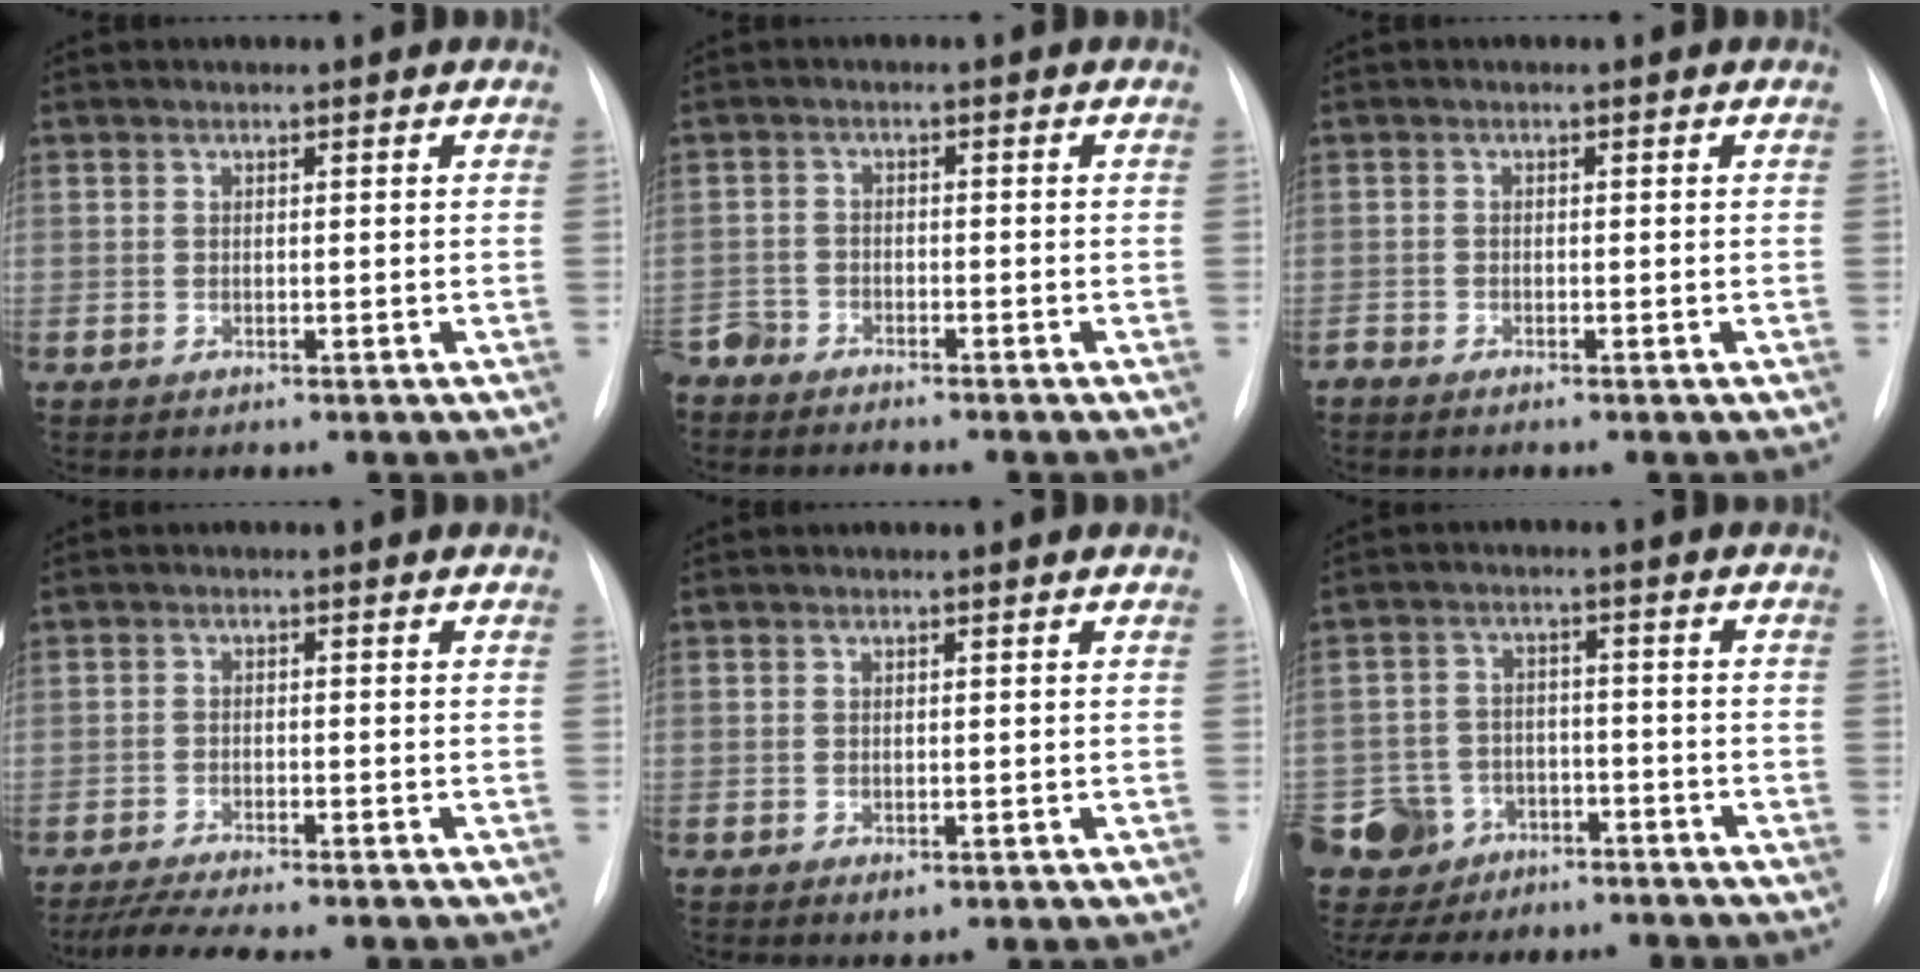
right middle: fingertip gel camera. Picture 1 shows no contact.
{"total": 5.9, "force": [-5.7, 1.1, 1.0], "torque": [-0.007, -0.016, -0.105]}
{"total": 0.9, "force": [-0.8, 0.0, 0.1], "torque": [-0.007, -0.002, -0.016]}
{"total": 8.7, "force": [-7.5, 0.7, 4.4], "torque": [-0.067, -0.014, -0.115]}
{"total": 0.8, "force": [-0.3, 0.5, 0.6], "torque": [-0.008, -0.002, -0.001]}
{"total": 11.7, "force": [-8.3, 8.0, 2.0], "torque": [-0.054, 0.021, -0.122]}